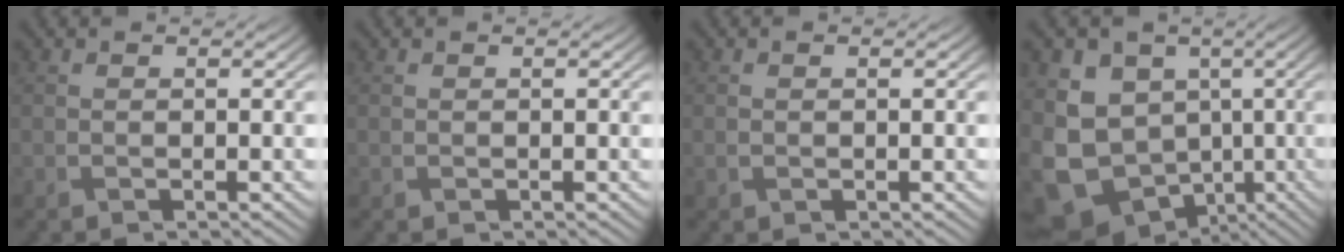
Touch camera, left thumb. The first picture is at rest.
{"total": 0.0}
{"total": 0.7, "force": [0.1, 0.4, 0.5], "torque": [-0.015, 0.000, 0.004]}
{"total": 13.7, "force": [-3.0, 11.9, 6.1], "torque": [-0.176, -0.021, -0.054]}